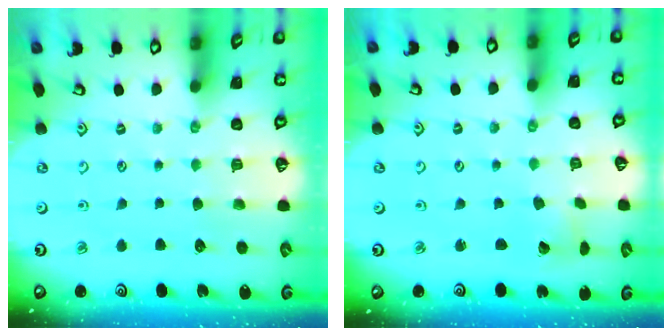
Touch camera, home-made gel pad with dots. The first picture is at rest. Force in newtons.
{"total": 2.0, "press": 2.0, "slide": 0.3}